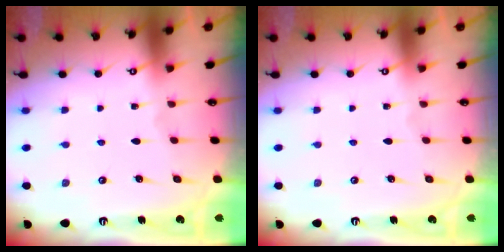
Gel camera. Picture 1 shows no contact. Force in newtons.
{"total": 0.0}